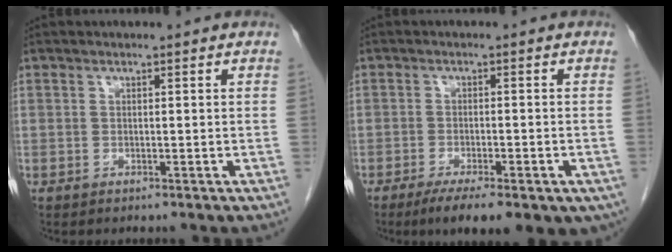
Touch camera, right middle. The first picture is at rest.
{"total": 13.4, "force": [-8.7, 4.1, 9.3], "torque": [-0.108, -0.011, -0.117]}